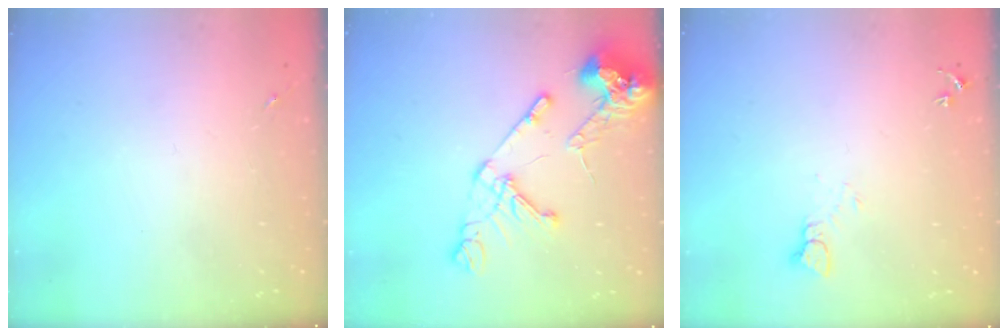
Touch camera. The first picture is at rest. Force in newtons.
{"total": 14.1, "press": 14.0, "slide": 1.9}
{"total": 3.7, "press": 3.7, "slide": 0.1}